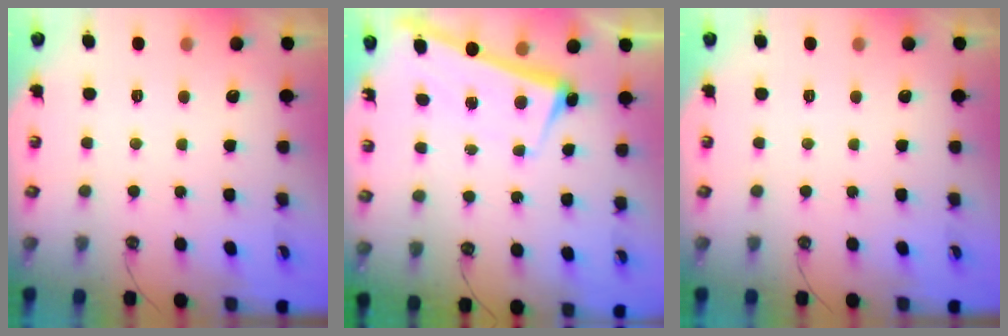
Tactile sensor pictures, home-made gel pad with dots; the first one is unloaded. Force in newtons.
{"total": 2.8, "press": 2.8, "slide": 0.4}
{"total": 0.0}